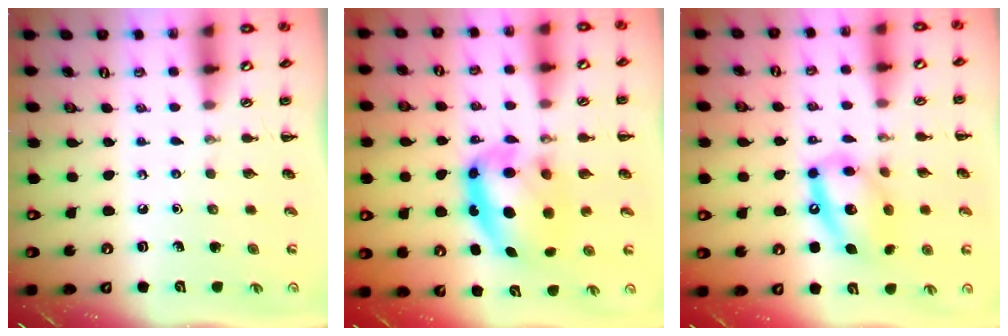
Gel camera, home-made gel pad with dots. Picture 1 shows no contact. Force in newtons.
{"total": 9.6, "press": 9.3, "slide": 2.2}
{"total": 14.4, "press": 14.1, "slide": 2.8}